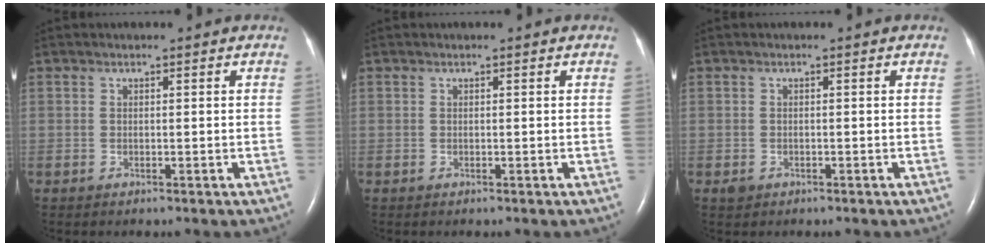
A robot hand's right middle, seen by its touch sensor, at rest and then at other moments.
{"total": 0.0}
{"total": 1.0, "force": [-0.6, 0.8, 0.3], "torque": [-0.009, 0.001, -0.007]}